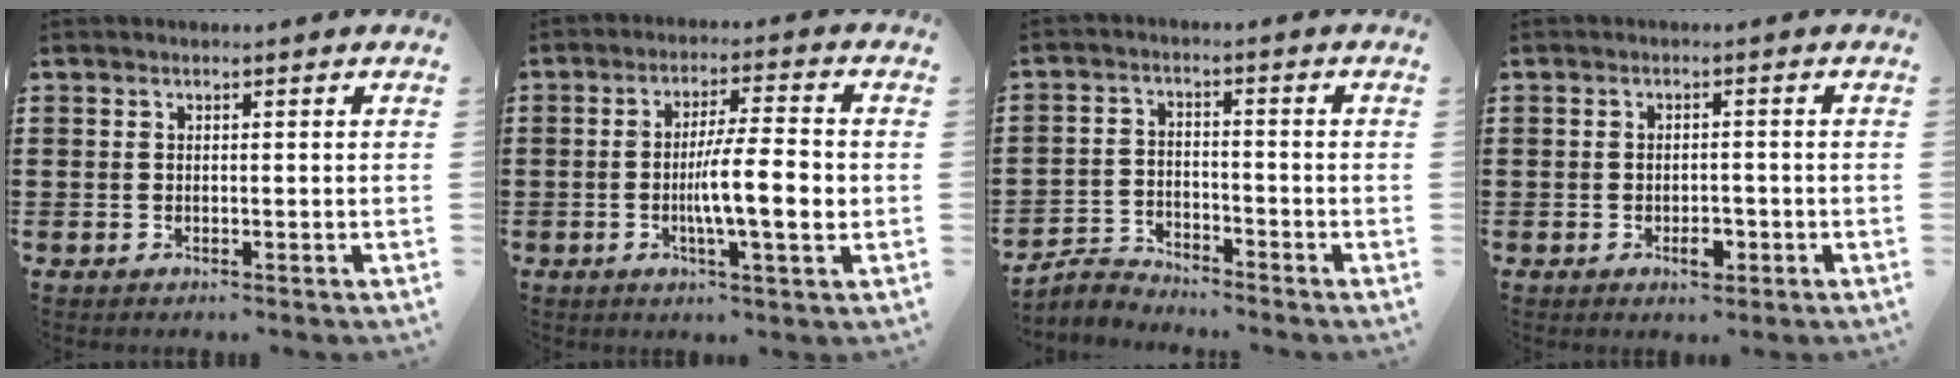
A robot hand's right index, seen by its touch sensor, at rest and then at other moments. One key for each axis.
{"total": 9.0, "fx": -1.2, "fy": 1.3, "fz": 8.9, "tx": -0.141, "ty": -0.002, "tz": -0.022}
{"total": 3.1, "fx": -3.0, "fy": 0.8, "fz": 0.2, "tx": -0.019, "ty": 0.003, "tz": -0.068}
{"total": 2.8, "fx": -1.2, "fy": 1.3, "fz": 2.1, "tx": -0.039, "ty": 0.002, "tz": -0.022}